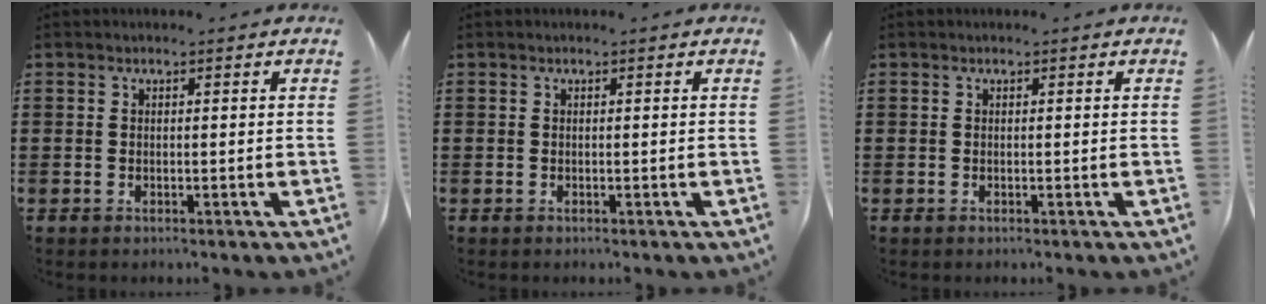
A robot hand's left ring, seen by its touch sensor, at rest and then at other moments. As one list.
[{"total": 0.0}, {"total": 0.0}]